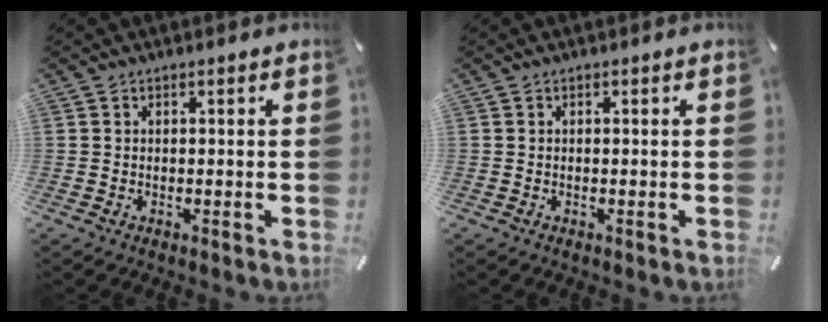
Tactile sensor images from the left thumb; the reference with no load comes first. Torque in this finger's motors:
{"motor_torque": [0.04, 0.04, -0.05, -0.03, 0.00]}